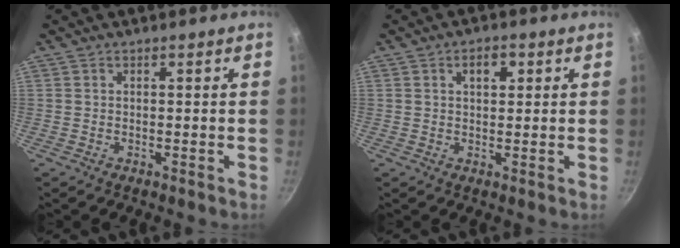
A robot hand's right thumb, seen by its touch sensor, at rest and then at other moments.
{"total": 3.6, "force": [1.4, 2.1, 2.6], "torque": [-0.023, 0.003, 0.020]}